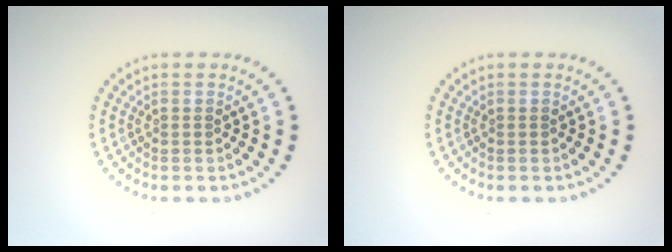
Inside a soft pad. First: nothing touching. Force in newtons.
{"total": 0.0}